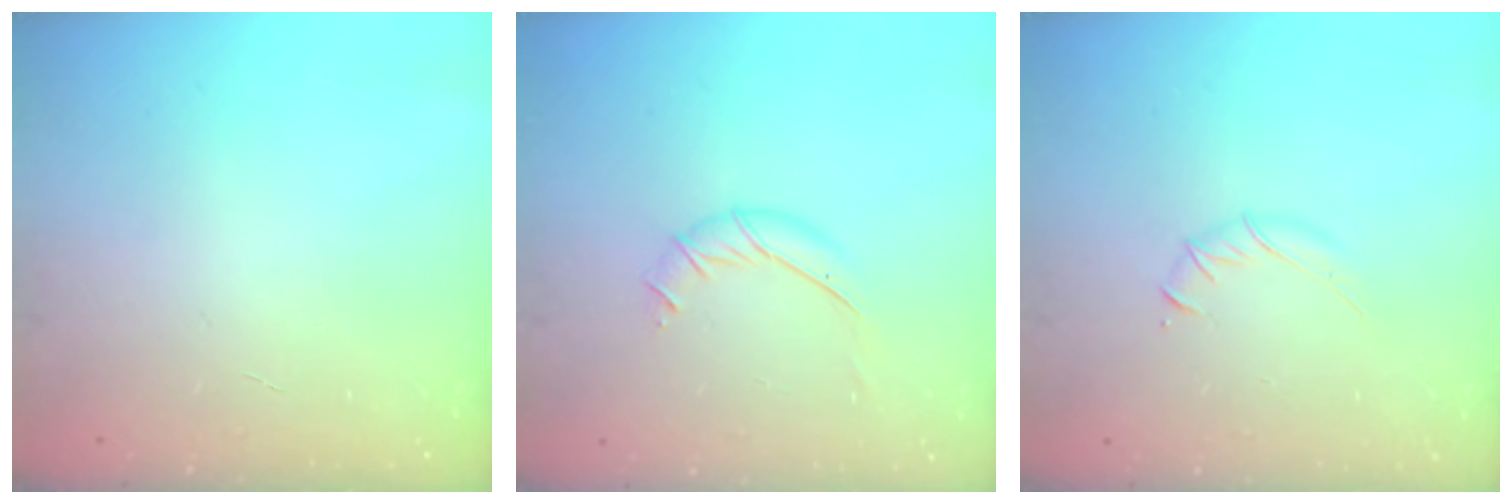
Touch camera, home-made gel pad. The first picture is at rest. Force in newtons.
{"total": 7.0, "press": 7.0, "slide": 0.5}
{"total": 4.0, "press": 3.8, "slide": 1.1}